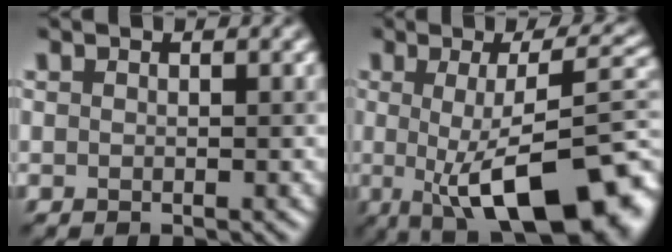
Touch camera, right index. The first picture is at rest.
{"total": 12.2, "force": [-1.6, 3.9, 11.4], "torque": [-0.143, -0.004, -0.019]}